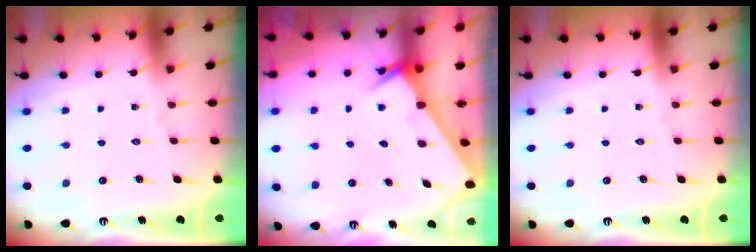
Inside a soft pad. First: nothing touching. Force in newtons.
{"total": 2.5, "press": 2.5, "slide": 0.1}
{"total": 0.0}